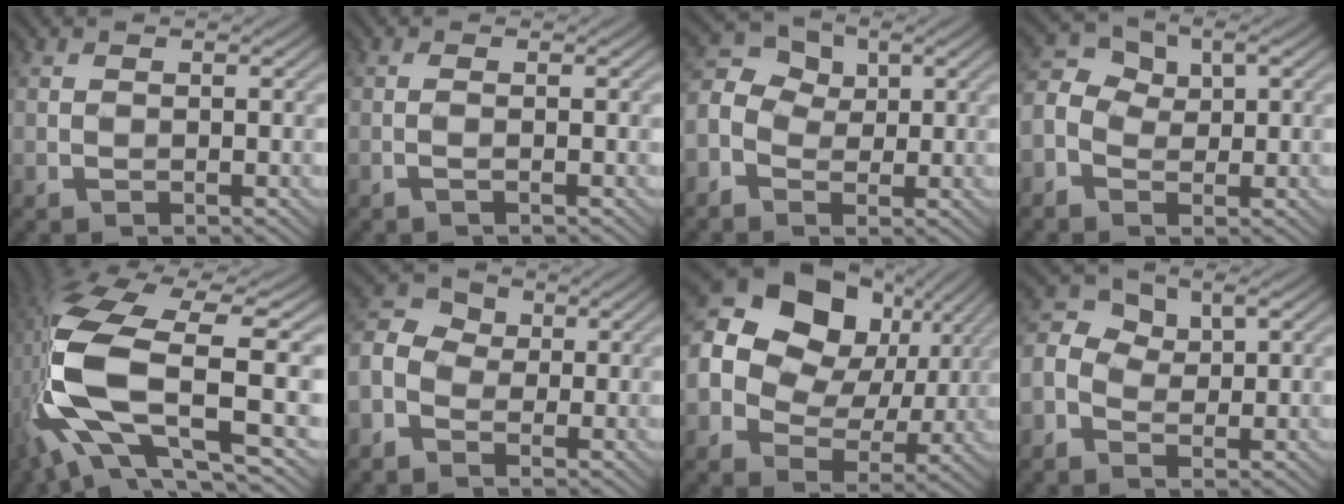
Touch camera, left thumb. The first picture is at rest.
{"total": 1.0, "force": [-0.5, -0.2, 0.8], "torque": [-0.018, 0.005, -0.013]}
{"total": 5.1, "force": [-0.8, 4.1, 3.0], "torque": [-0.077, 0.014, -0.027]}
{"total": 4.3, "force": [-0.7, 3.2, 2.7], "torque": [-0.063, 0.014, -0.022]}
{"total": 15.5, "force": [-2.4, 5.2, 14.4], "torque": [-0.342, 0.001, -0.038]}
{"total": 5.5, "force": [-1.7, 4.2, 3.1], "torque": [-0.086, 0.011, -0.050]}
{"total": 17.9, "force": [4.1, 13.9, 10.6], "torque": [-0.261, 0.034, 0.092]}
{"total": 4.4, "force": [-0.2, 3.3, 2.9], "torque": [-0.067, 0.013, -0.010]}